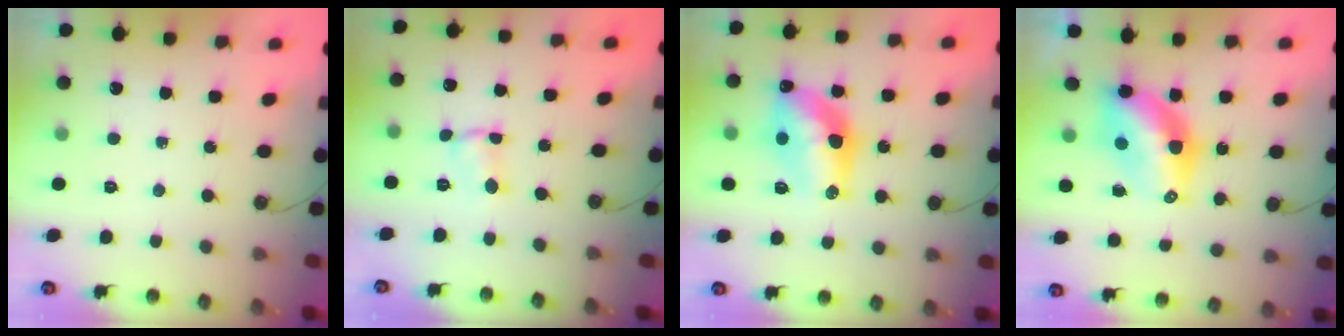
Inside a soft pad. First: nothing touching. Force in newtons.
{"total": 1.8, "press": 1.8, "slide": 0.3}
{"total": 13.3, "press": 13.3, "slide": 0.8}
{"total": 8.5, "press": 8.5, "slide": 0.9}